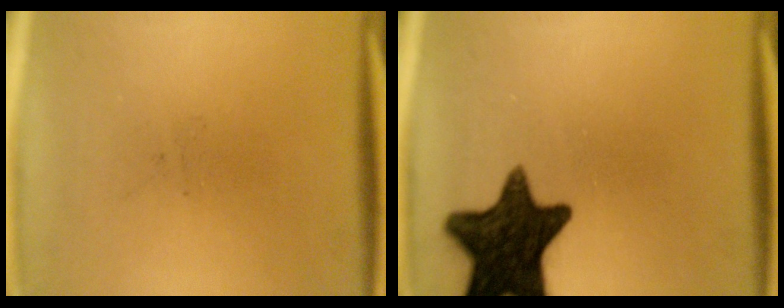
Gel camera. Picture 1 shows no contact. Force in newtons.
{"total": 15.2}